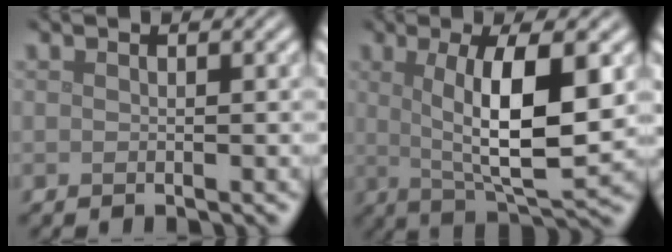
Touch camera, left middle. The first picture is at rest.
{"total": 8.5, "force": [1.2, 2.3, 8.1], "torque": [-0.131, -0.009, 0.026]}